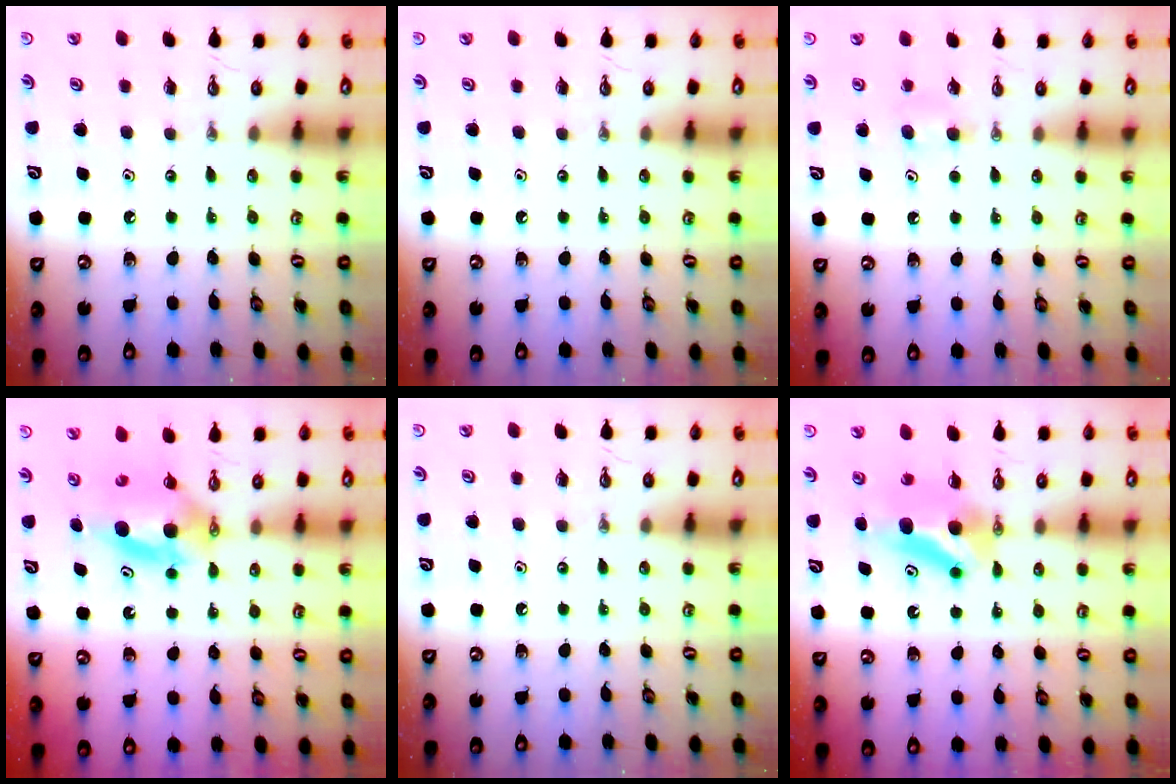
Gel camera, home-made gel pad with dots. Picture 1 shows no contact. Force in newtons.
{"total": 0.0}
{"total": 3.3, "press": 3.2, "slide": 0.9}
{"total": 7.1, "press": 6.4, "slide": 3.1}
{"total": 0.0}
{"total": 7.6, "press": 7.0, "slide": 2.9}